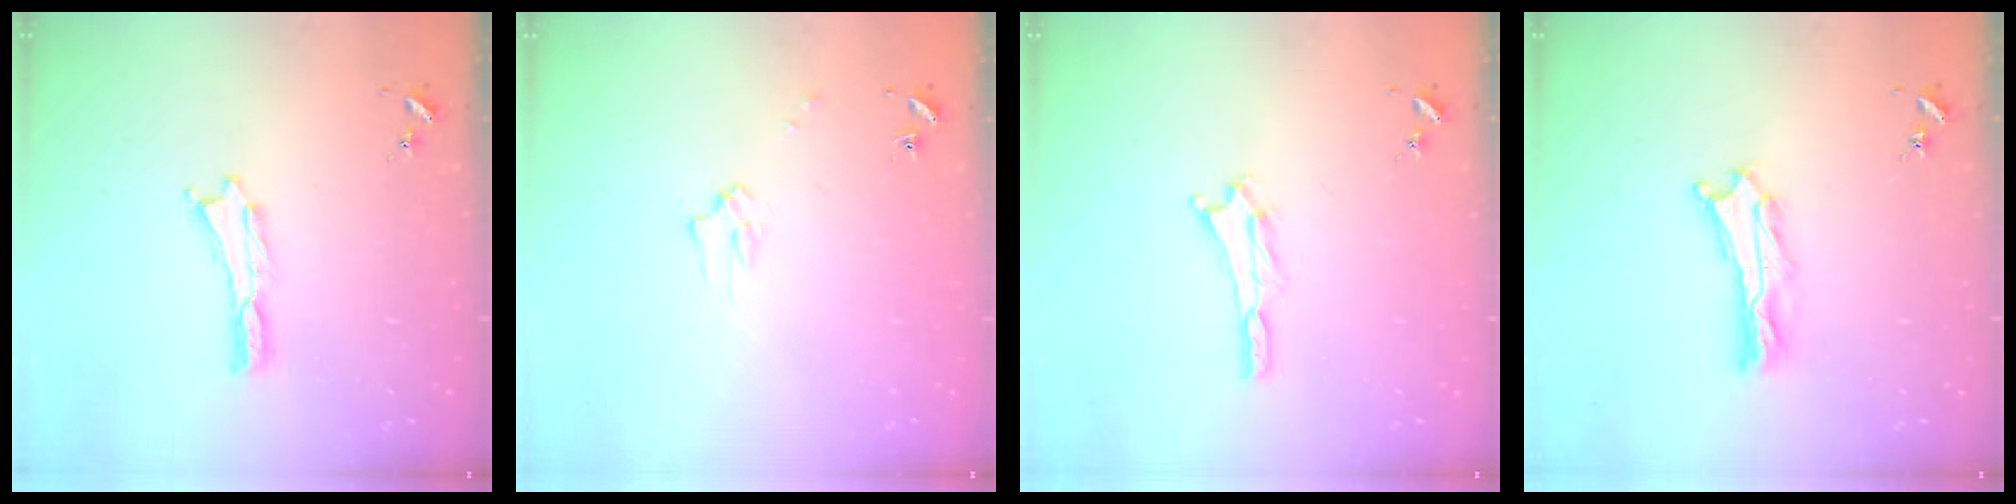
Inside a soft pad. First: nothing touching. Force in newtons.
{"total": 2.2, "press": 2.2, "slide": 0.2}
{"total": 0.7, "press": 0.7, "slide": 0.2}
{"total": 2.4, "press": 2.4, "slide": 0.3}